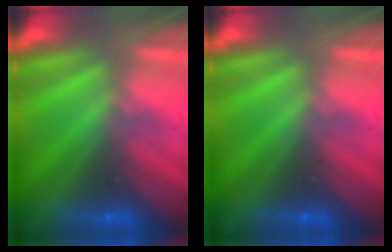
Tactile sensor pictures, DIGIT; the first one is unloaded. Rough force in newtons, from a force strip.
{"total": 0.0}